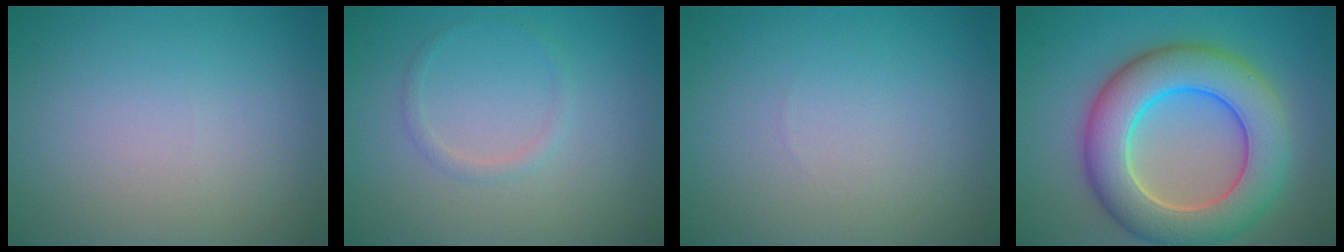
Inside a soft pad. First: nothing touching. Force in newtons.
{"total": 1.0, "press": 1.0, "slide": 0.1}
{"total": 0.0}
{"total": 9.7, "press": 9.6, "slide": 0.4}